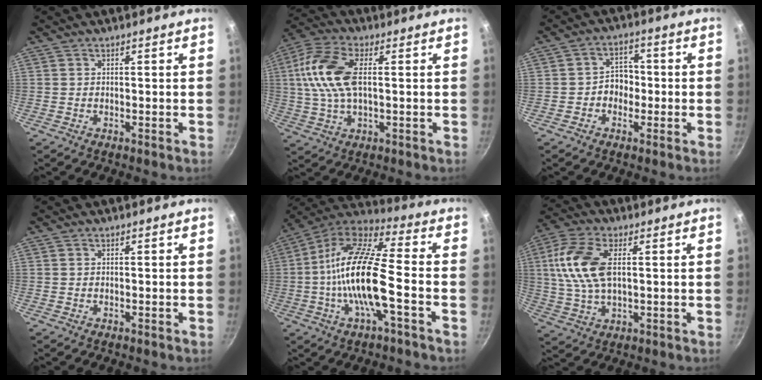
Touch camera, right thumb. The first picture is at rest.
{"total": 13.3, "force": [1.8, 6.8, 11.3], "torque": [-0.230, 0.017, 0.021]}
{"total": 5.0, "force": [-1.0, 4.2, 2.6], "torque": [0.001, 0.018, -0.022]}
{"total": 0.0}
{"total": 18.2, "force": [-3.4, 5.4, 17.0], "torque": [-0.323, 0.038, -0.084]}
{"total": 12.6, "force": [2.2, 6.6, 10.5], "torque": [-0.213, 0.010, 0.036]}